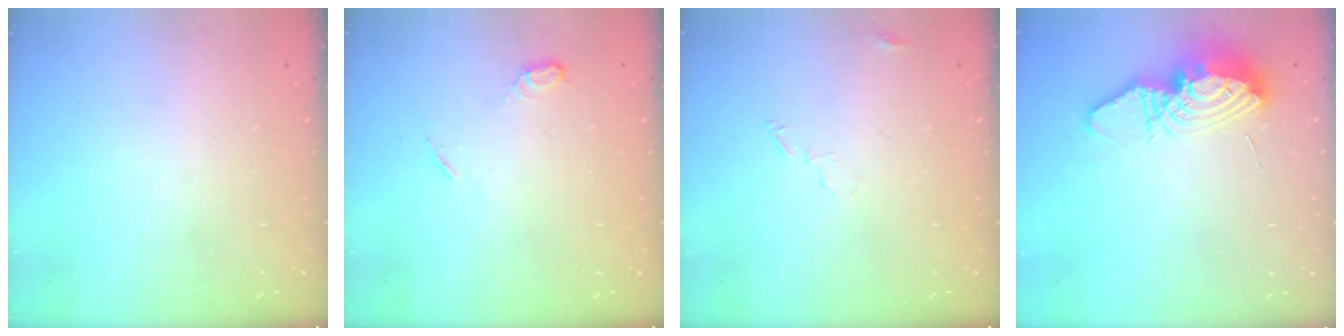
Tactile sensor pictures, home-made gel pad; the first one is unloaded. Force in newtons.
{"total": 5.3, "press": 5.3, "slide": 0.7}
{"total": 4.3, "press": 4.3, "slide": 0.3}
{"total": 12.0, "press": 11.9, "slide": 1.4}